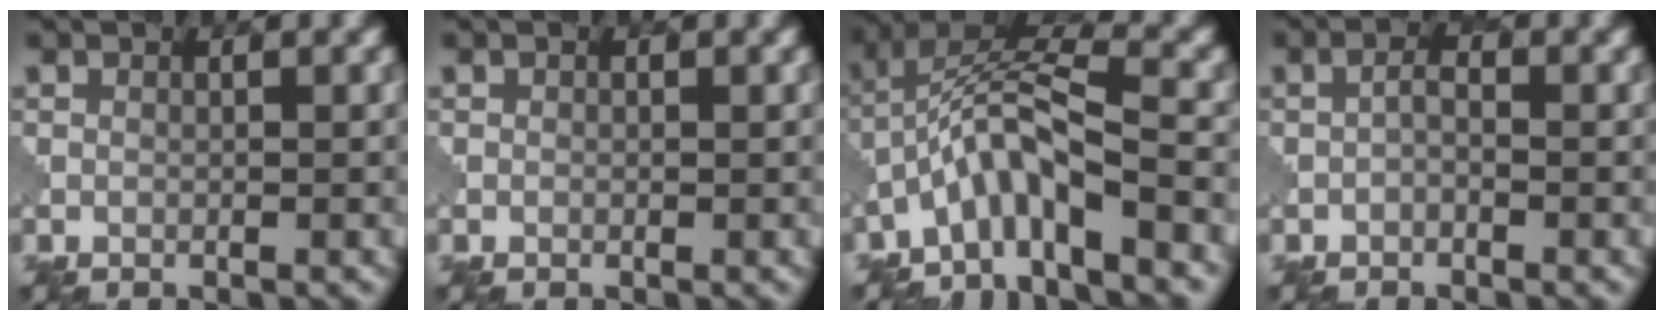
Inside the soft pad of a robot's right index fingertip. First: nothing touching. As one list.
[{"total": 0.0}, {"total": 6.4, "force": [-3.6, 1.4, 5.1], "torque": [-0.098, 0.016, -0.075]}, {"total": 1.2, "force": [-0.6, 0.5, 0.9], "torque": [-0.019, 0.004, -0.012]}]